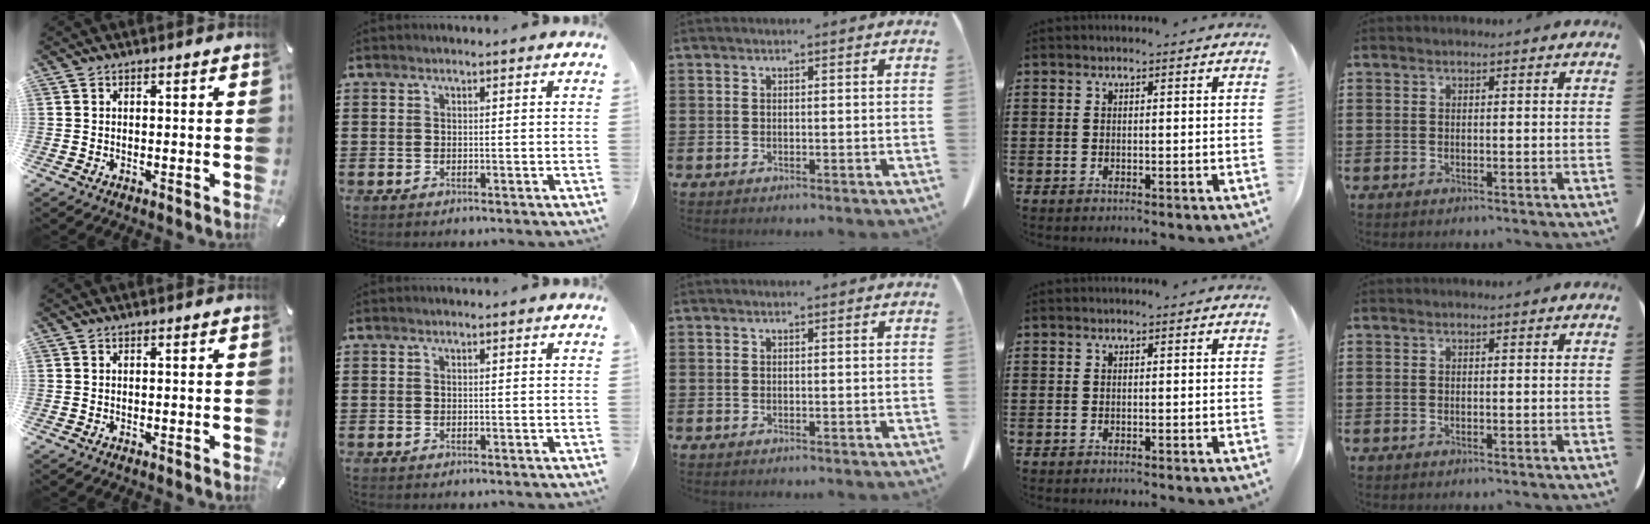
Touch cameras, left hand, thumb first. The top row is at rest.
{}